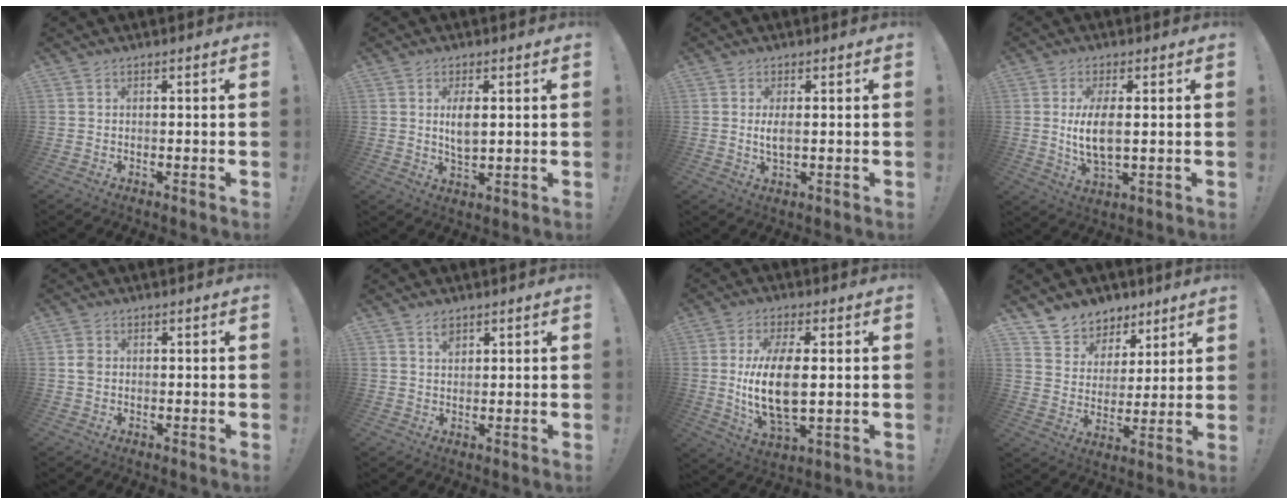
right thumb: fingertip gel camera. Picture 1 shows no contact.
{"total": 5.2, "force": [1.2, 2.5, 4.4], "torque": [-0.086, -0.010, 0.014]}
{"total": 3.5, "force": [0.3, 1.2, 3.3], "torque": [-0.059, -0.007, 0.001]}
{"total": 8.8, "force": [0.6, 3.5, 8.0], "torque": [-0.158, -0.018, 0.004]}
{"total": 1.7, "force": [0.2, 1.4, 1.1], "torque": [-0.016, 0.003, 0.003]}
{"total": 2.7, "force": [1.8, 1.6, 1.4], "torque": [-0.012, -0.010, 0.029]}
{"total": 14.6, "force": [0.4, 6.6, 13.1], "torque": [-0.266, -0.018, 0.000]}
{"total": 8.7, "force": [6.0, 6.2, 0.7], "torque": [-0.019, -0.049, 0.120]}